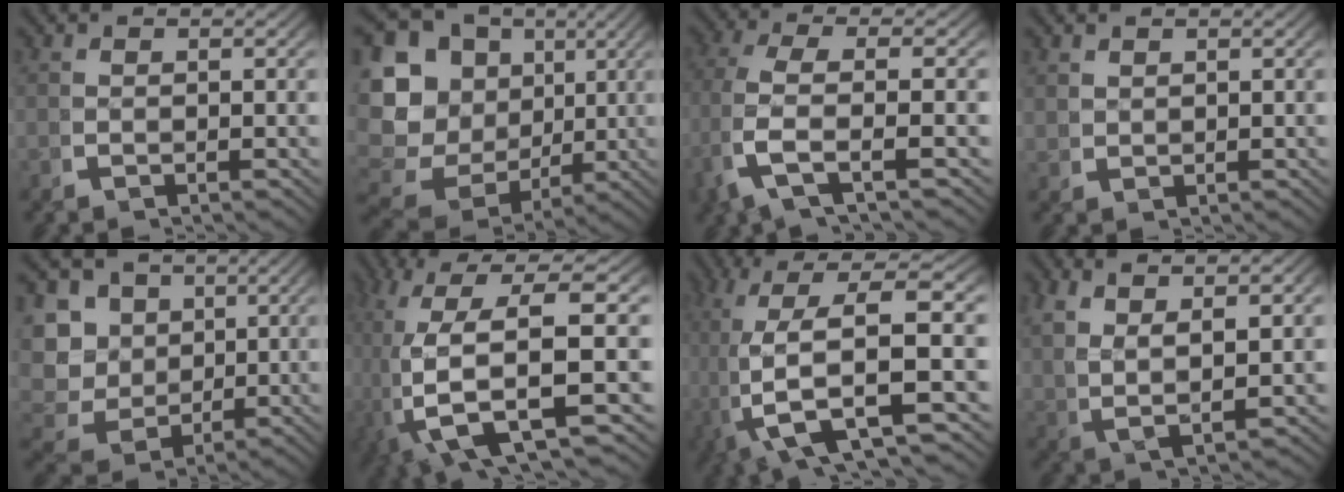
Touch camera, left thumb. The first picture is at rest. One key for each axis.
{"total": 15.5, "fx": 0.3, "fy": 12.8, "fz": 8.7, "tx": -0.190, "ty": -0.039, "tz": 0.006}
{"total": 6.2, "fx": -0.5, "fy": 1.9, "fz": 5.8, "tx": -0.148, "ty": -0.002, "tz": -0.011}
{"total": 1.2, "fx": 0.9, "fy": 0.7, "fz": 0.4, "tx": -0.005, "ty": 0.001, "tz": 0.022}
{"total": 14.5, "fx": -0.5, "fy": 12.7, "fz": 6.9, "tx": -0.175, "ty": -0.047, "tz": -0.015}
{"total": 14.5, "fx": -1.8, "fy": 7.9, "fz": 12.0, "tx": -0.258, "ty": -0.046, "tz": -0.010}
{"total": 12.5, "fx": -0.3, "fy": 6.3, "fz": 10.8, "tx": -0.245, "ty": -0.035, "tz": 0.008}
{"total": 6.5, "fx": 1.7, "fy": 3.3, "fz": 5.3, "tx": -0.111, "ty": -0.002, "tz": 0.031}